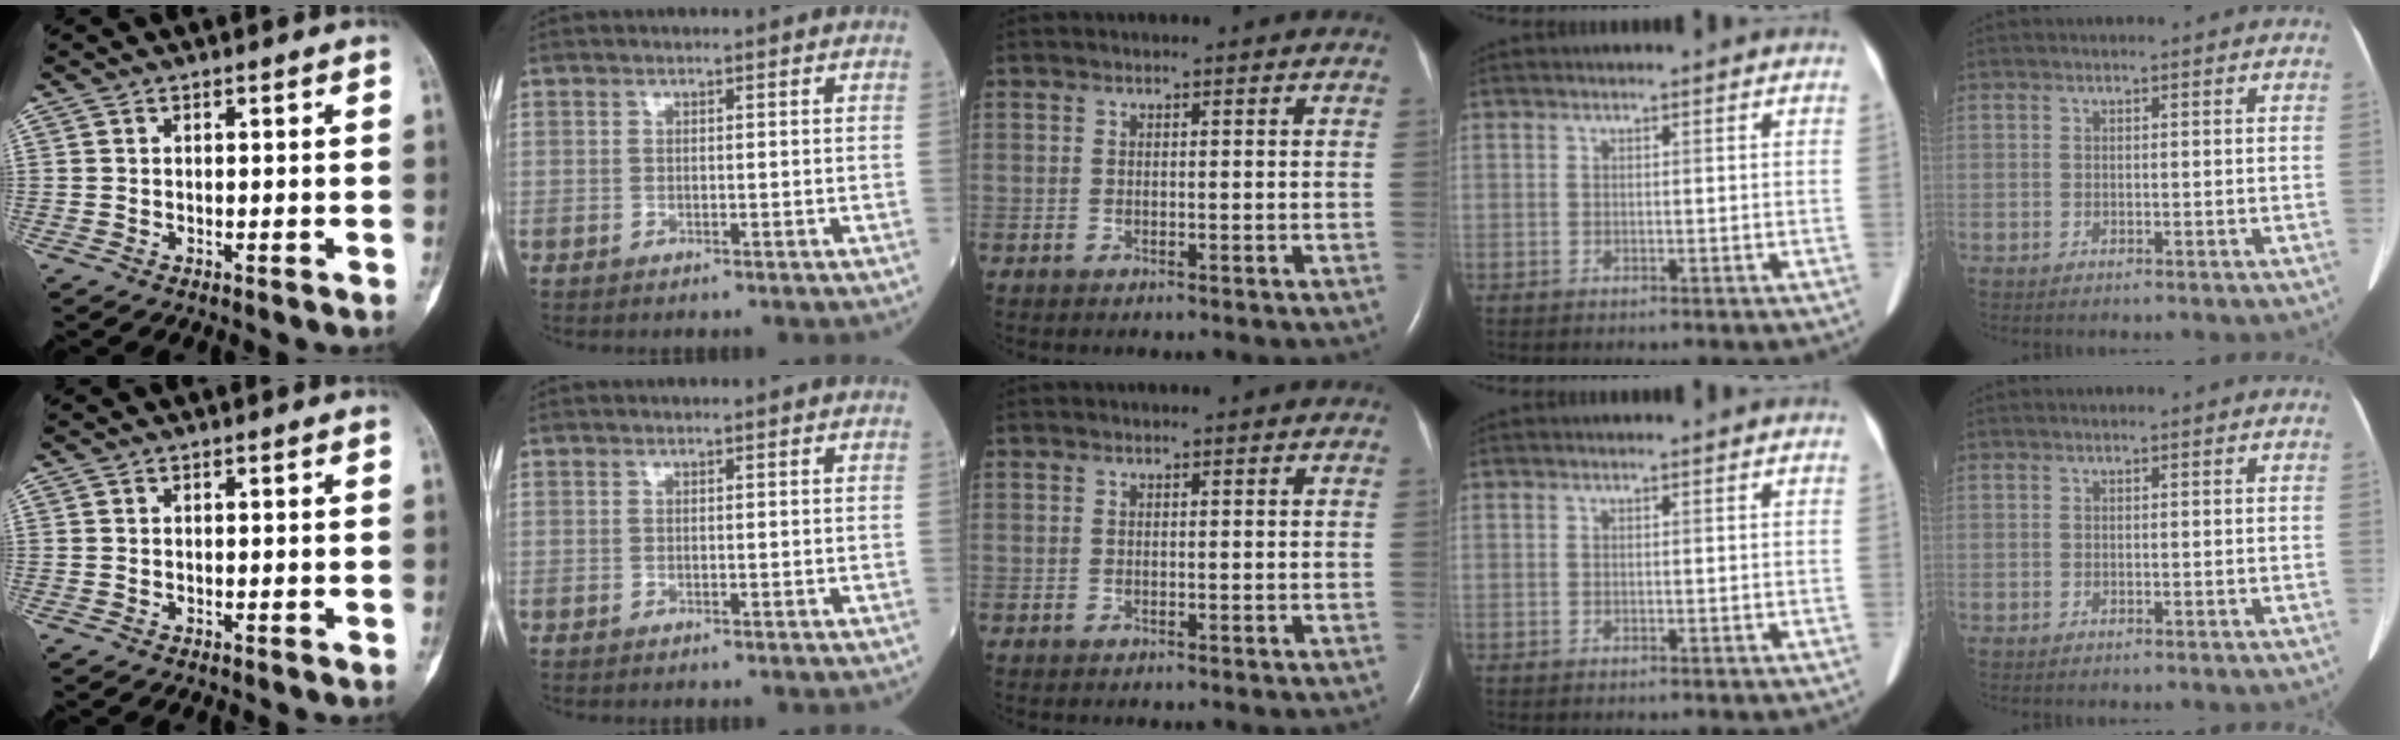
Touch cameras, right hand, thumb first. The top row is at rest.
{}